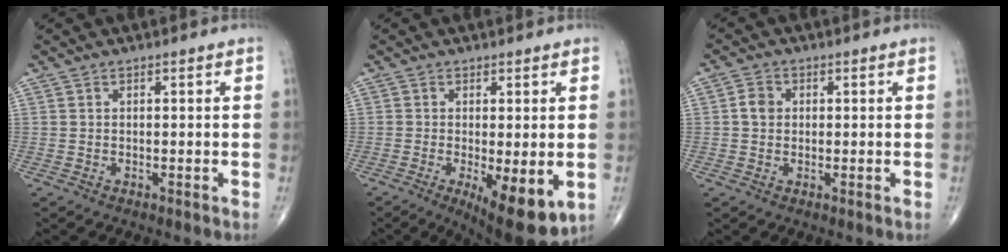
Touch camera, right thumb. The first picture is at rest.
{"total": 10.8, "force": [-3.0, 3.6, 9.7], "torque": [-0.139, -0.024, -0.037]}
{"total": 2.8, "force": [0.3, 2.4, 1.4], "torque": [-0.018, 0.004, 0.001]}